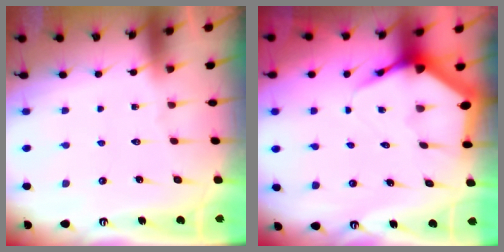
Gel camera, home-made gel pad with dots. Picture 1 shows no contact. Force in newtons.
{"total": 6.2, "press": 6.2, "slide": 0.7}